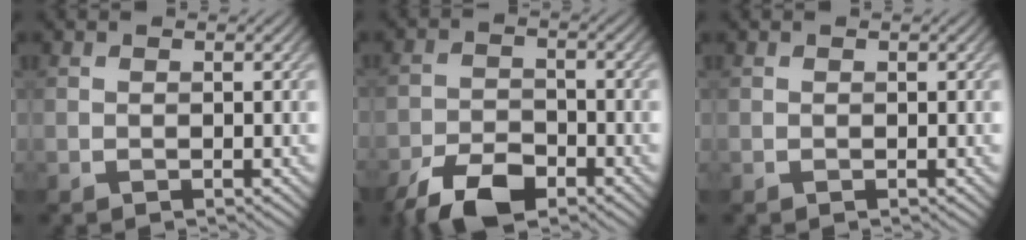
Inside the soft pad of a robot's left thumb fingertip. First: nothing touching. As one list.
[{"total": 7.0, "force": [-5.1, 2.9, 3.8], "torque": [-0.069, -0.003, -0.100]}, {"total": 0.0}]